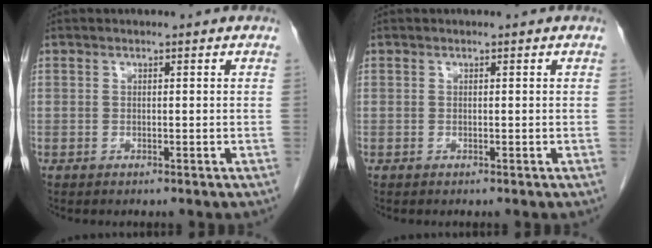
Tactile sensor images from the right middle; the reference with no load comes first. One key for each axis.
{"total": 0.0}